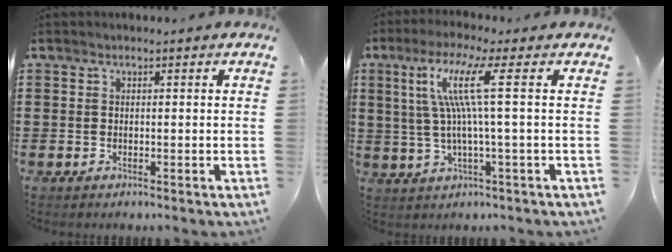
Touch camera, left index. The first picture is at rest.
{"total": 9.3, "force": [2.2, -0.2, 9.0], "torque": [-0.194, -0.003, 0.023]}